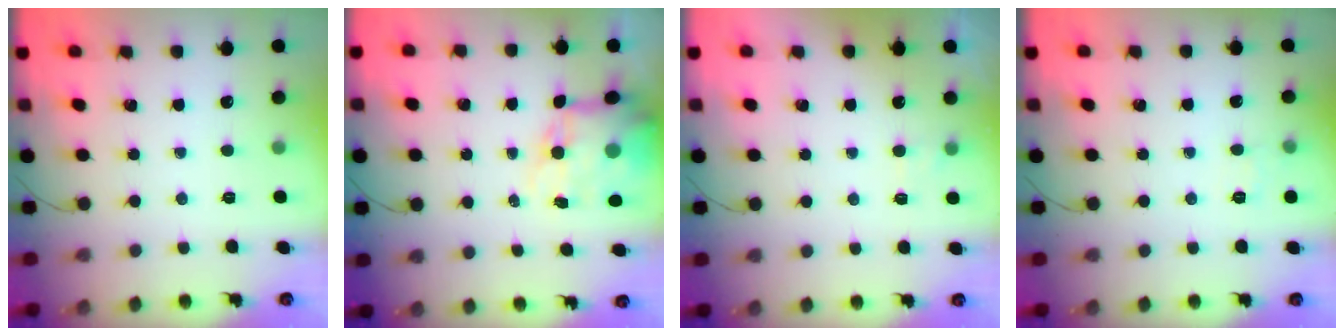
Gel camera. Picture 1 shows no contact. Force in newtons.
{"total": 12.8, "press": 12.3, "slide": 3.4}
{"total": 1.4, "press": 1.0, "slide": 1.0}
{"total": 4.6, "press": 4.4, "slide": 1.2}